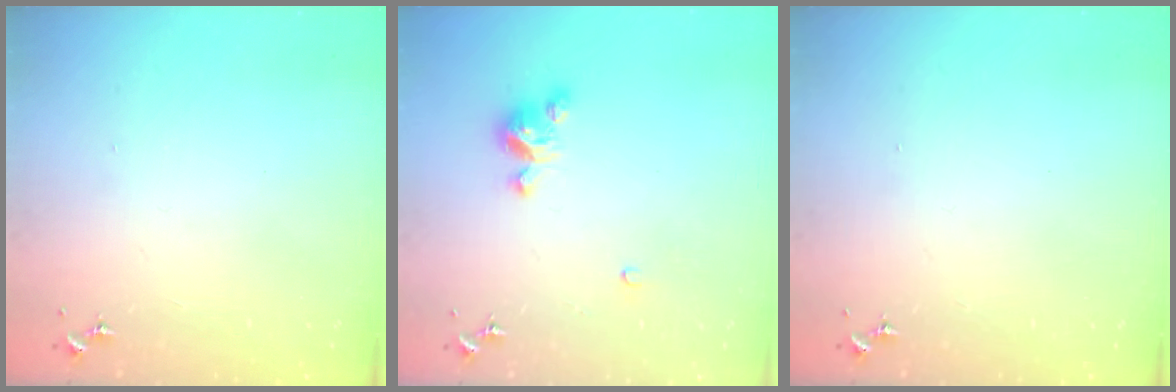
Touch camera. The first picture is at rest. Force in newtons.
{"total": 7.0, "press": 7.0, "slide": 0.3}
{"total": 0.0}